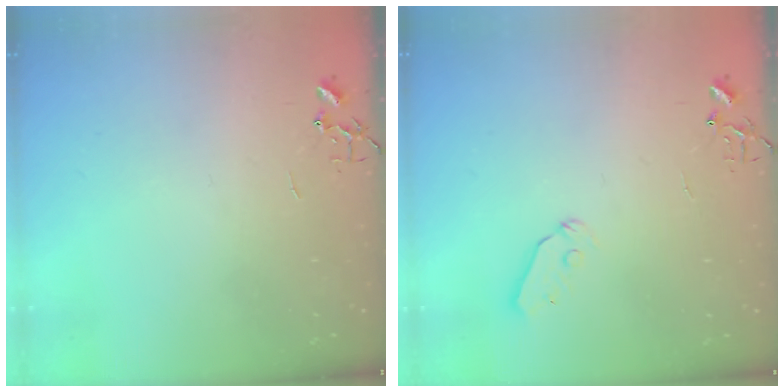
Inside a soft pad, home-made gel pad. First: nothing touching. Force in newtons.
{"total": 5.3, "press": 5.2, "slide": 0.6}